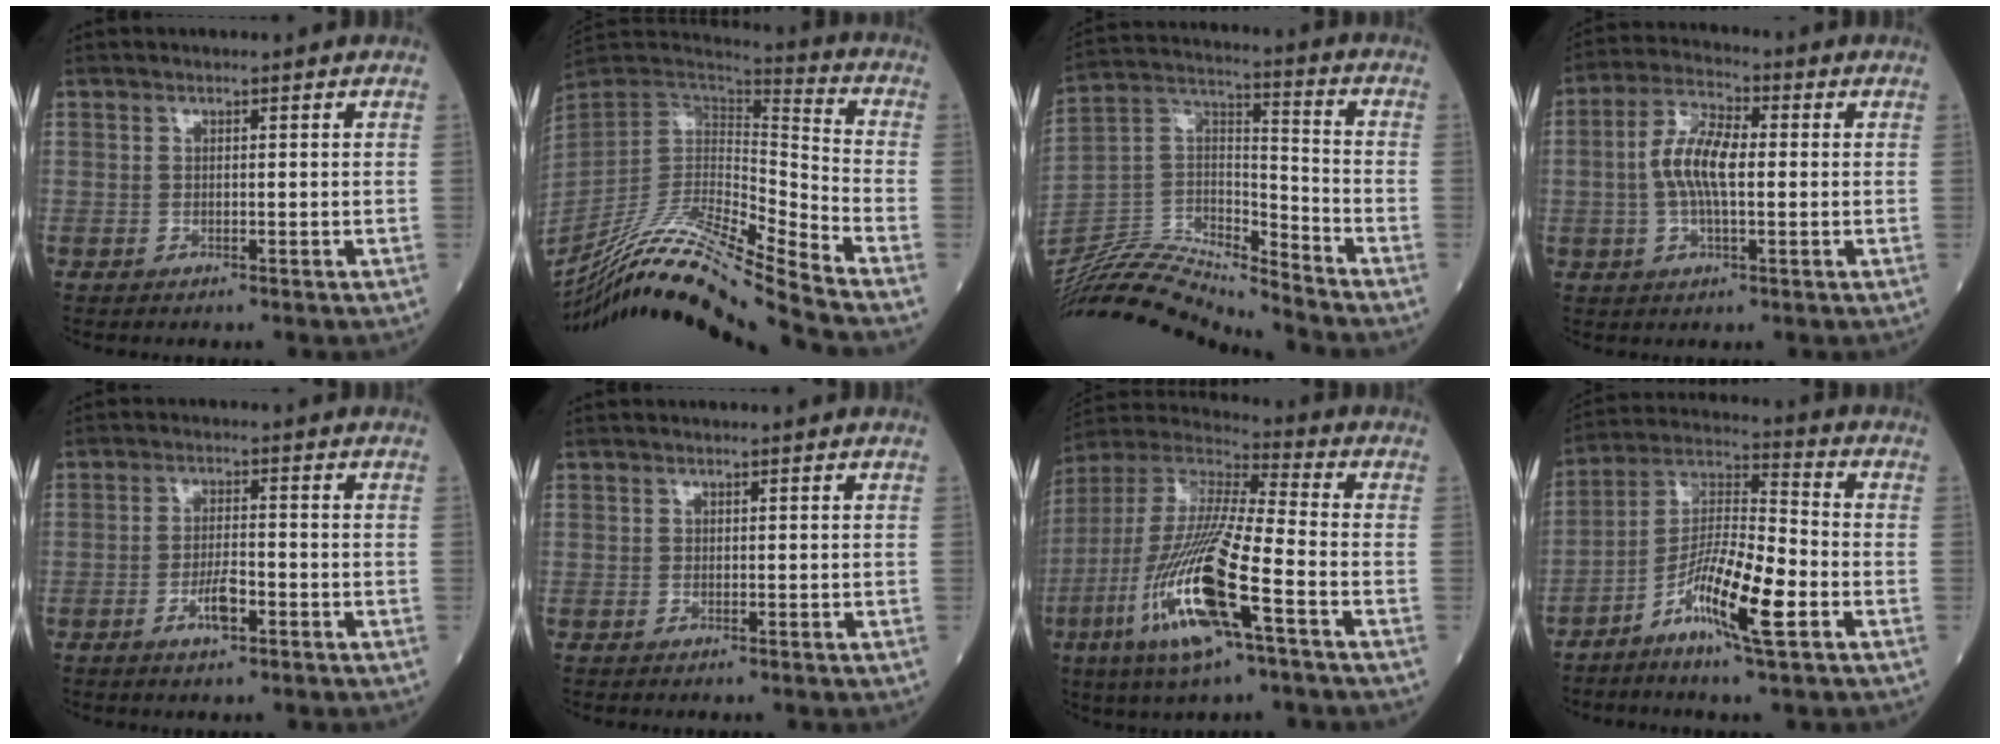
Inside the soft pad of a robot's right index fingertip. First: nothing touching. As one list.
[{"total": 23.0, "force": [-20.2, -1.9, 10.8], "torque": [-0.216, -0.022, -0.361]}, {"total": 17.1, "force": [-16.7, 0.2, 3.5], "torque": [-0.067, 0.043, -0.314]}, {"total": 8.5, "force": [0.1, 3.0, 7.9], "torque": [-0.165, 0.013, -0.001]}, {"total": 5.5, "force": [-2.6, 1.3, 4.7], "torque": [-0.089, 0.000, -0.046]}, {"total": 0.0}, {"total": 19.6, "force": [-7.3, 2.3, 18.0], "torque": [-0.393, -0.031, -0.143]}, {"total": 12.3, "force": [-5.5, 1.4, 10.9], "torque": [-0.205, -0.002, -0.107]}]